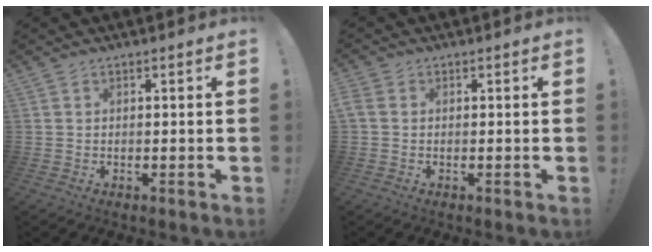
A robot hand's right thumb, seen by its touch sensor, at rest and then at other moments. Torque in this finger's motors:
{"motor_torque": [1.80, 2.42, 1.53, -0.02, 0.55]}